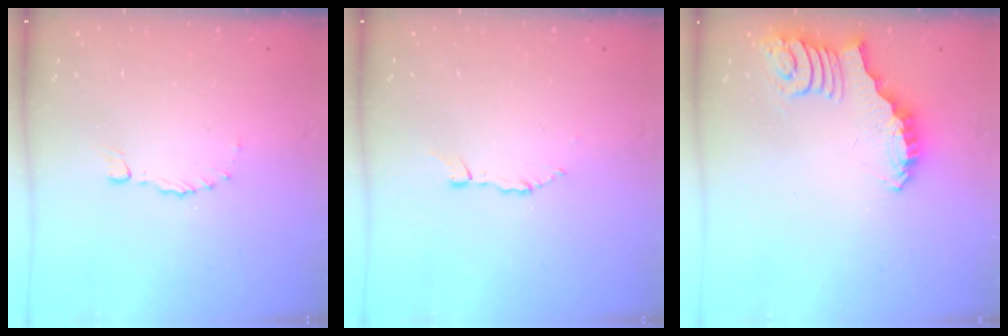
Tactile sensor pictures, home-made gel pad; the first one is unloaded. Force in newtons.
{"total": 2.2, "press": 2.2, "slide": 0.3}
{"total": 2.6, "press": 2.5, "slide": 0.5}